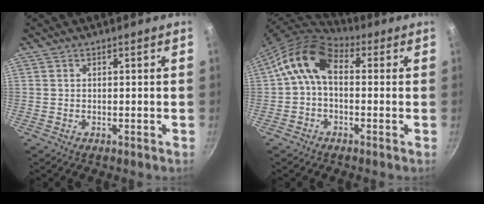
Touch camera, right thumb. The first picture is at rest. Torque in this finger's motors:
{"motor_torque": [1.24, 1.98, 1.20, -0.59, 0.22]}